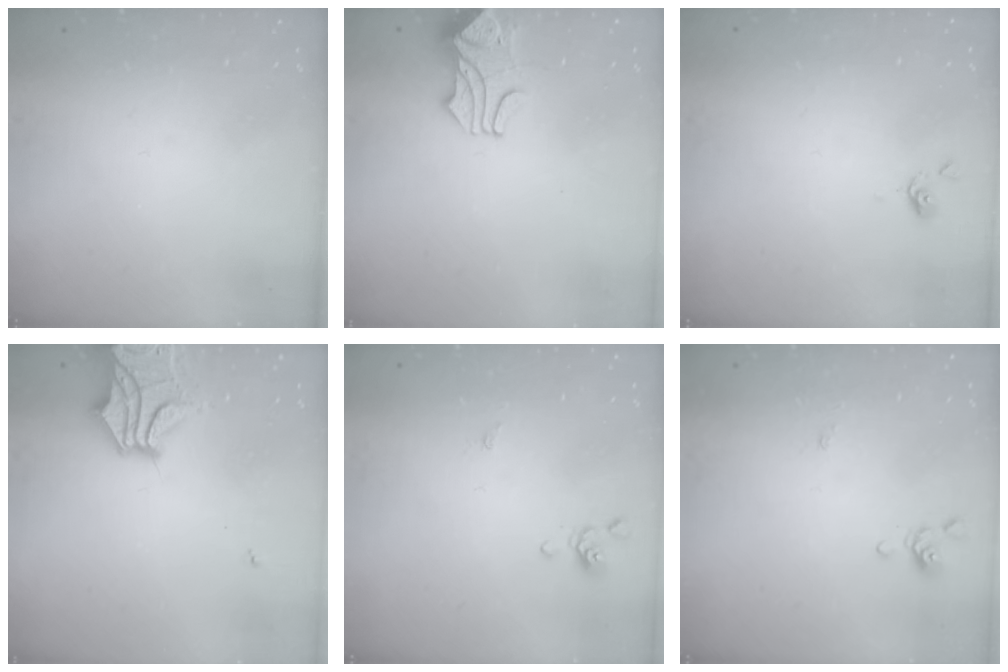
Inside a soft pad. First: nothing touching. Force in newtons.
{"total": 1.7, "press": 1.3, "slide": 1.1}
{"total": 0.9, "press": 0.8, "slide": 0.2}
{"total": 8.1, "press": 7.8, "slide": 2.2}
{"total": 0.0}
{"total": 0.0}